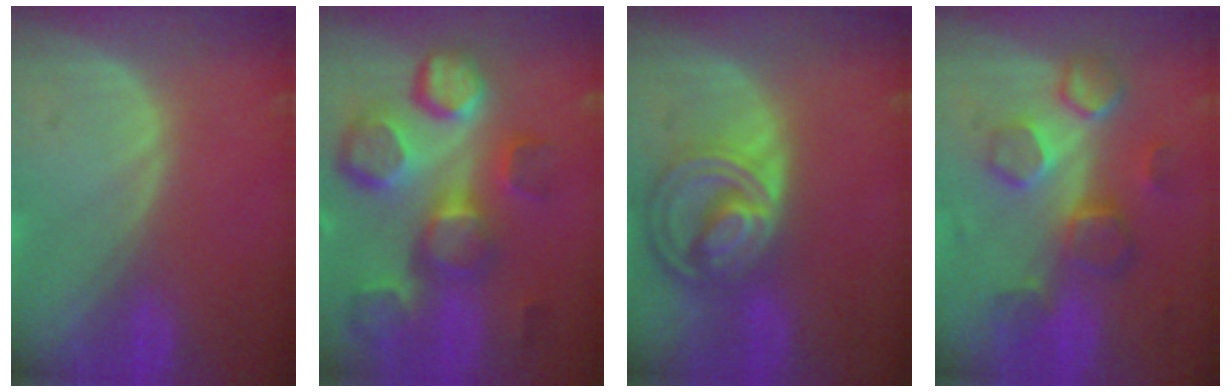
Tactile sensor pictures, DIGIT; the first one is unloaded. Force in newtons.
{"total": 12.6, "press": 11.2, "slide": 5.7}
{"total": 8.5, "press": 7.3, "slide": 4.4}
{"total": 8.4, "press": 7.7, "slide": 3.5}